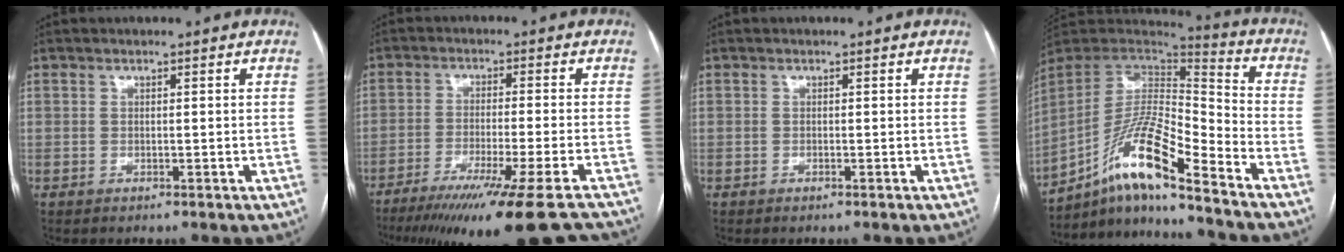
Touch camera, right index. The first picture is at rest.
{"total": 21.1, "force": [-17.7, -0.7, 11.5], "torque": [-0.120, -0.065, -0.258]}
{"total": 0.0}
{"total": 15.4, "force": [-10.6, 1.1, 11.1], "torque": [-0.207, 0.013, -0.190]}